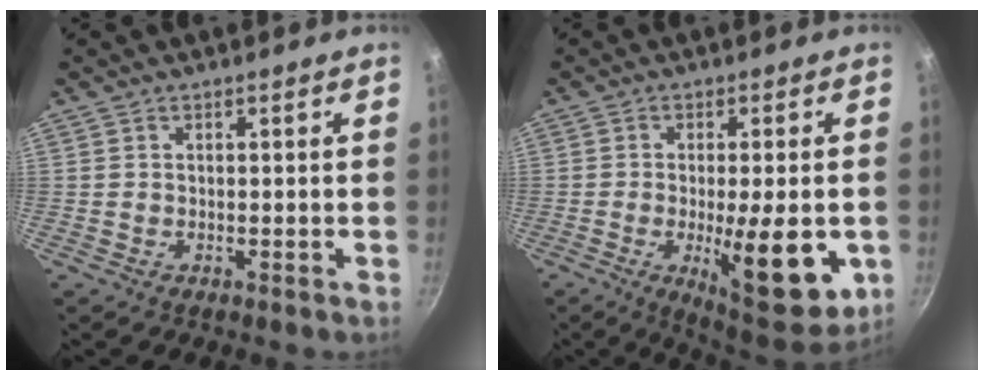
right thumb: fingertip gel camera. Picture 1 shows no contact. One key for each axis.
{"total": 16.0, "fx": -3.5, "fy": 5.0, "fz": 14.8, "tx": -0.184, "ty": -0.001, "tz": -0.040}